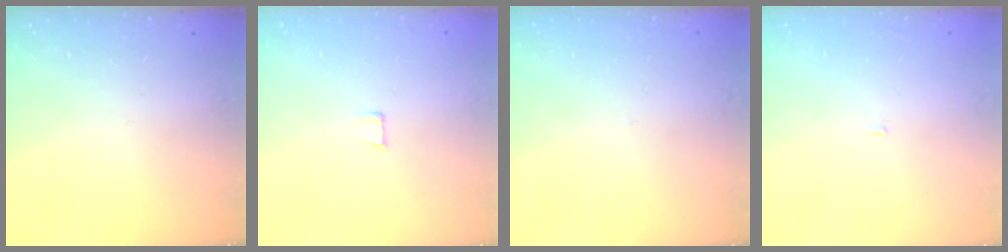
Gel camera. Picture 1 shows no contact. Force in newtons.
{"total": 4.0, "press": 4.0, "slide": 0.3}
{"total": 2.7, "press": 2.7, "slide": 0.3}
{"total": 1.2, "press": 1.2, "slide": 0.1}